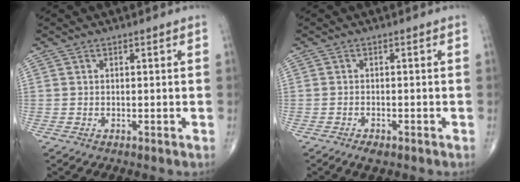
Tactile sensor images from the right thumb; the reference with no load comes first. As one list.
[{"total": 2.0, "force": [-1.4, 0.8, 1.2], "torque": [-0.025, 0.004, -0.022]}]